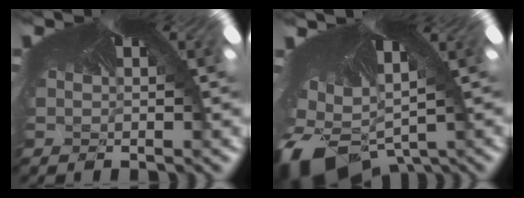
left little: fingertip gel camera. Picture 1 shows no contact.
{"total": 8.6, "force": [-8.4, 1.9, 1.0], "torque": [-0.054, -0.113, -0.103]}